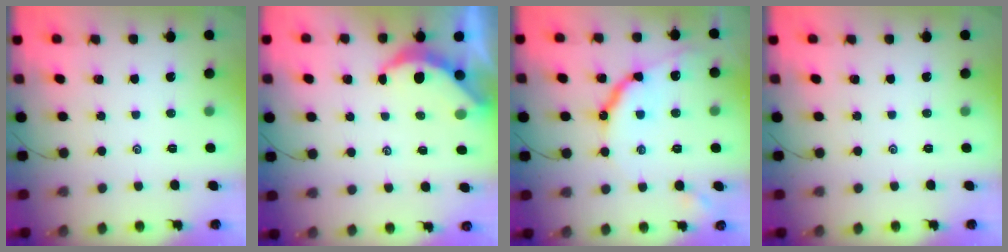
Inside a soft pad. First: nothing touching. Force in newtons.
{"total": 5.0, "press": 5.0, "slide": 0.2}
{"total": 10.2, "press": 10.2, "slide": 0.5}
{"total": 0.0}